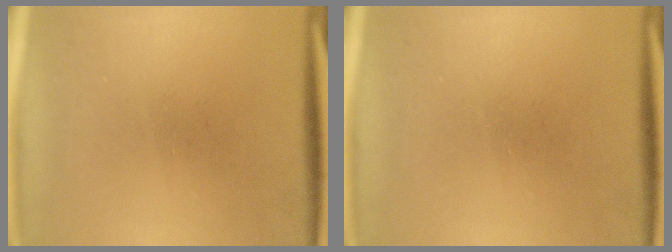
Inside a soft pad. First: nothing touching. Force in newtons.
{"total": 0.0}